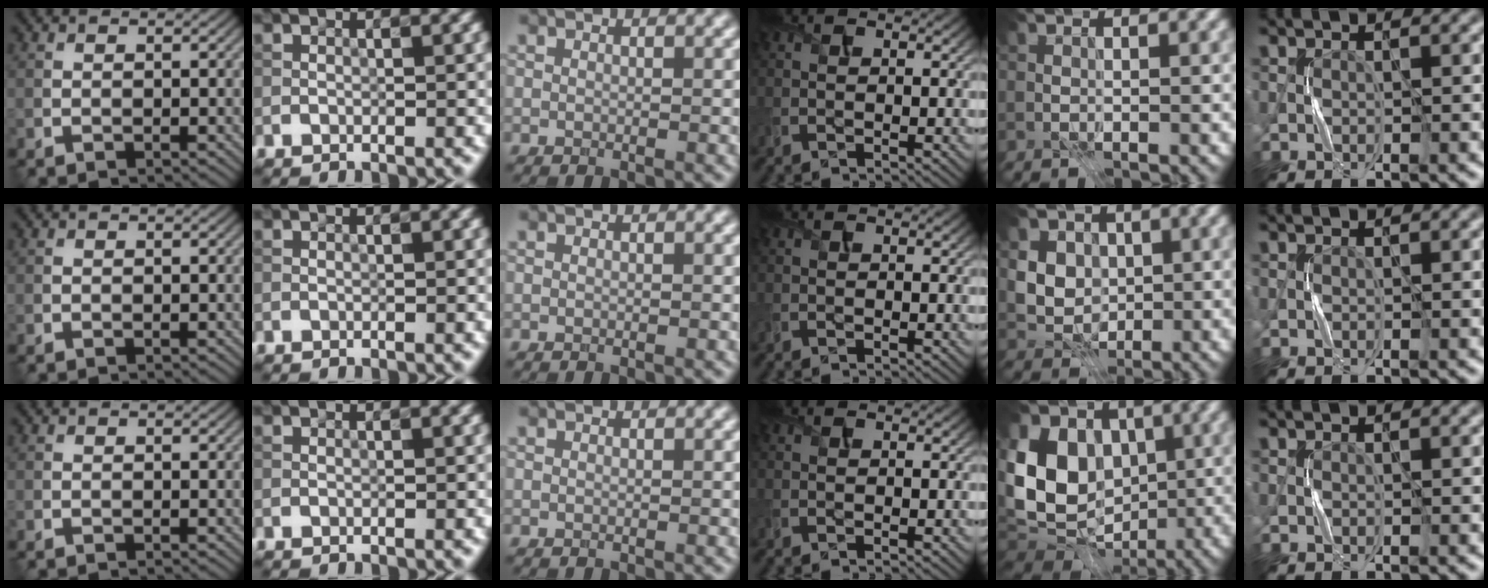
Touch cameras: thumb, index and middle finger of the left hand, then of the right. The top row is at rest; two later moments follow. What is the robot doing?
{"motion": "press", "object": "sticker"}